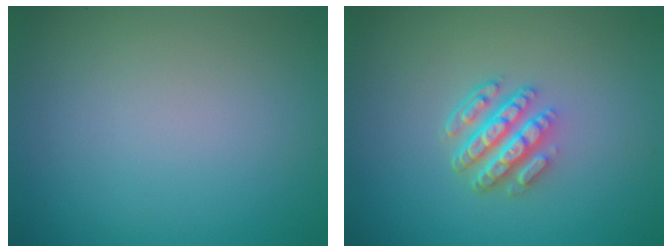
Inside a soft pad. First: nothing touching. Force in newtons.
{"total": 4.7, "press": 3.4, "slide": 3.2}